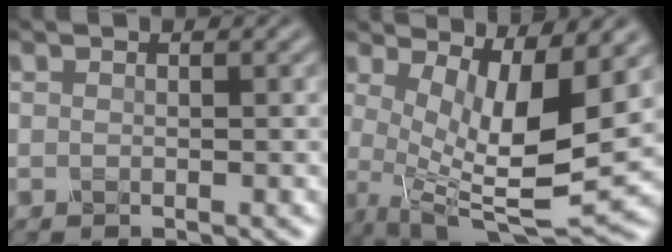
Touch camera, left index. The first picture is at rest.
{"total": 8.9, "force": [0.9, 2.8, 8.4], "torque": [-0.156, -0.021, 0.030]}